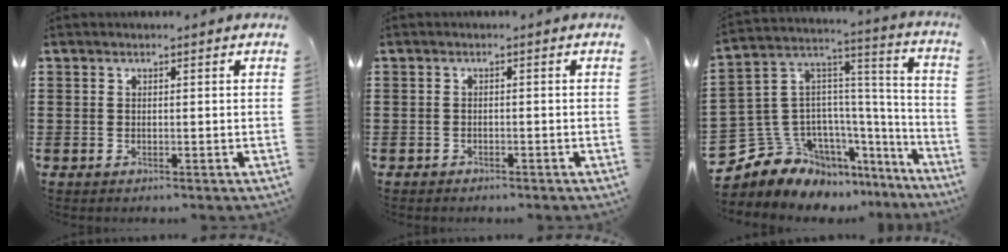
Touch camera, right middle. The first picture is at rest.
{"total": 0.9, "force": [-0.8, 0.3, 0.0], "torque": [-0.003, 0.002, -0.019]}
{"total": 9.6, "force": [-7.0, 6.6, 0.9], "torque": [-0.064, -0.009, -0.134]}